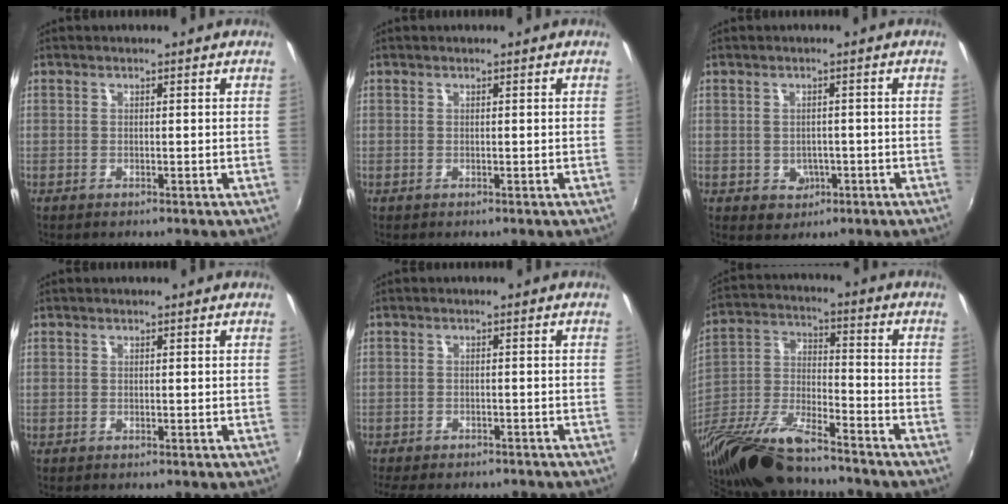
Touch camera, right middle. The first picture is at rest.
{"total": 0.0}
{"total": 3.7, "force": [-1.0, 3.3, 1.1], "torque": [-0.027, 0.002, -0.003]}
{"total": 0.0}
{"total": 8.3, "force": [-7.1, 2.6, 3.6], "torque": [-0.086, -0.020, -0.105]}
{"total": 20.0, "force": [-15.3, 4.9, 11.8], "torque": [-0.251, -0.046, -0.283]}